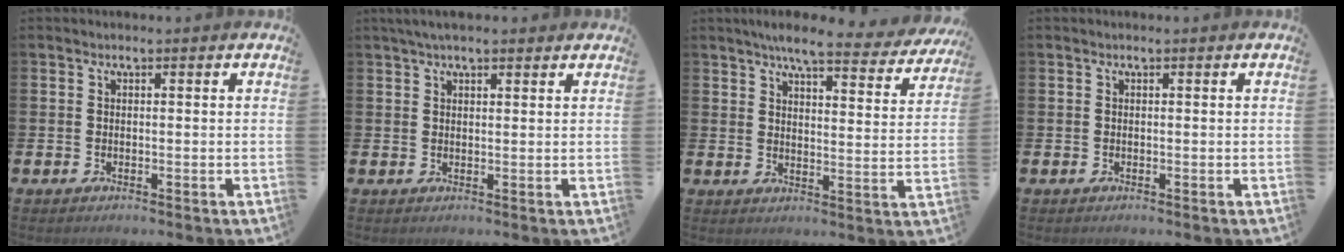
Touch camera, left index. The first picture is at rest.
{"total": 2.8, "force": [2.2, 0.8, 1.5], "torque": [-0.026, 0.002, 0.038]}
{"total": 6.8, "force": [6.0, 0.9, 3.0], "torque": [-0.053, -0.031, 0.098]}
{"total": 0.0}